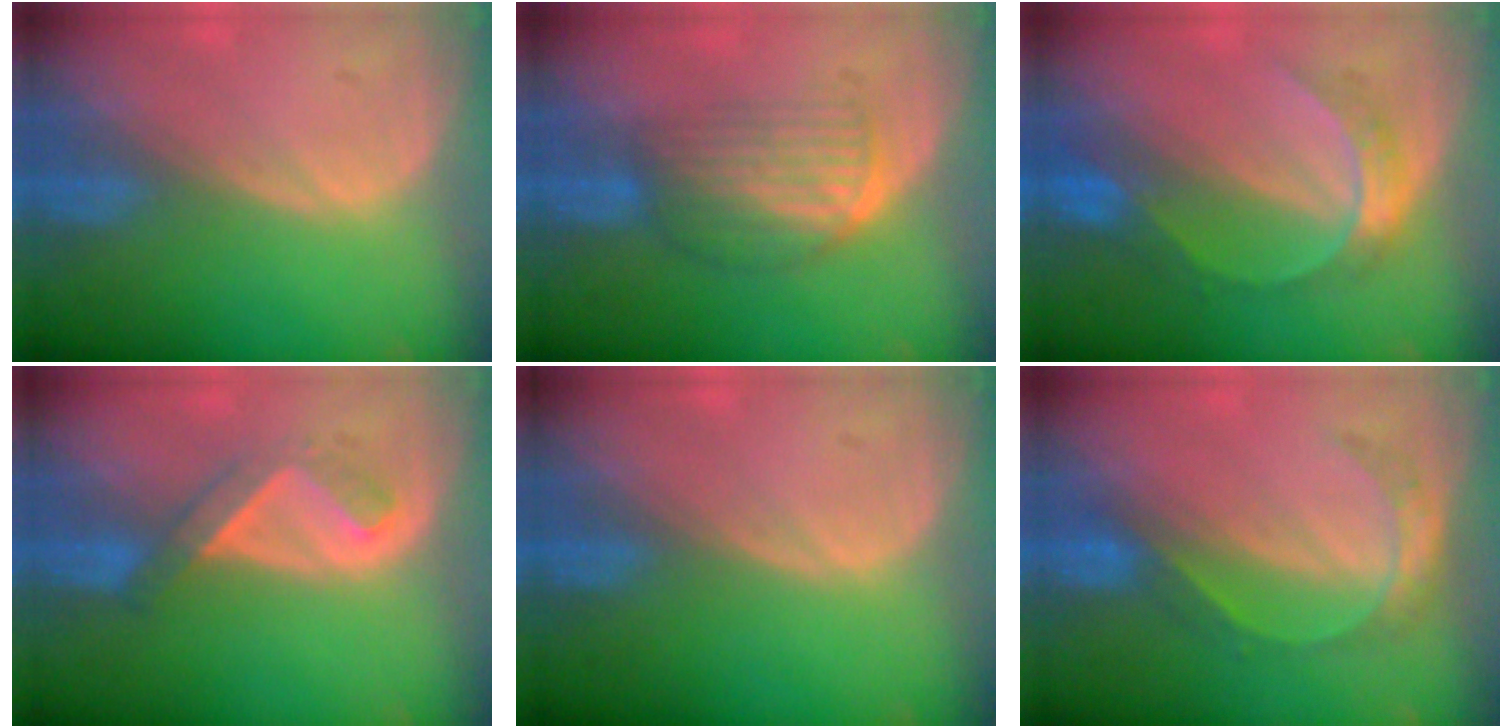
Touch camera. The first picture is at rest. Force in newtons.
{"total": 7.0, "press": 5.8, "slide": 3.8}
{"total": 6.7, "press": 5.8, "slide": 3.4}
{"total": 5.1, "press": 4.4, "slide": 2.6}
{"total": 0.0}
{"total": 5.6, "press": 4.8, "slide": 2.9}